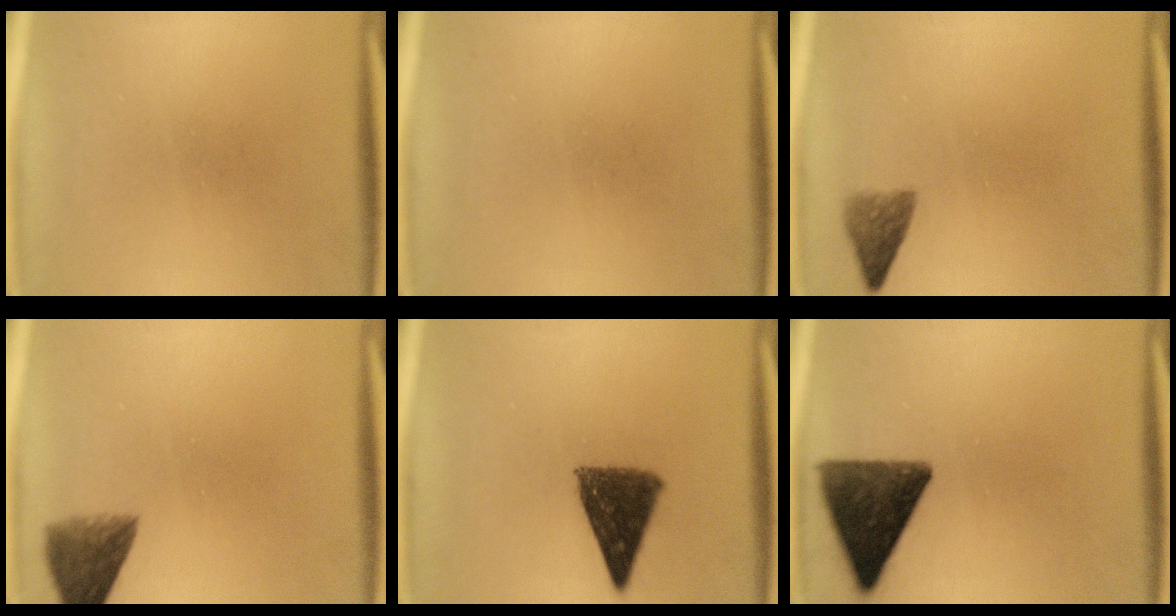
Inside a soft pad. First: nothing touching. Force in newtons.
{"total": 0.0}
{"total": 2.6}
{"total": 5.7}
{"total": 10.1}
{"total": 12.2}